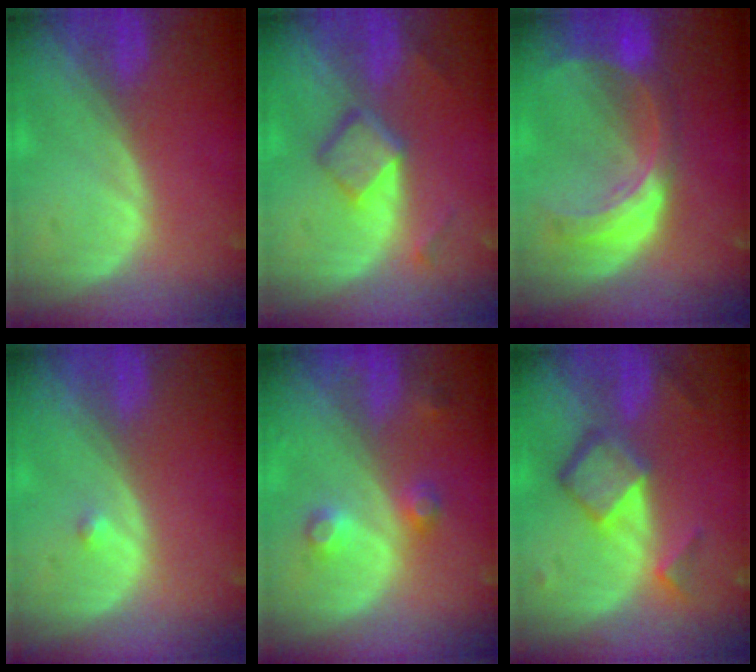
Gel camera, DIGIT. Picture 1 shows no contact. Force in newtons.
{"total": 4.8, "press": 4.5, "slide": 1.4}
{"total": 8.1, "press": 7.1, "slide": 3.7}
{"total": 0.8, "press": 0.6, "slide": 0.4}
{"total": 3.8, "press": 3.5, "slide": 1.4}
{"total": 6.9, "press": 5.9, "slide": 3.6}